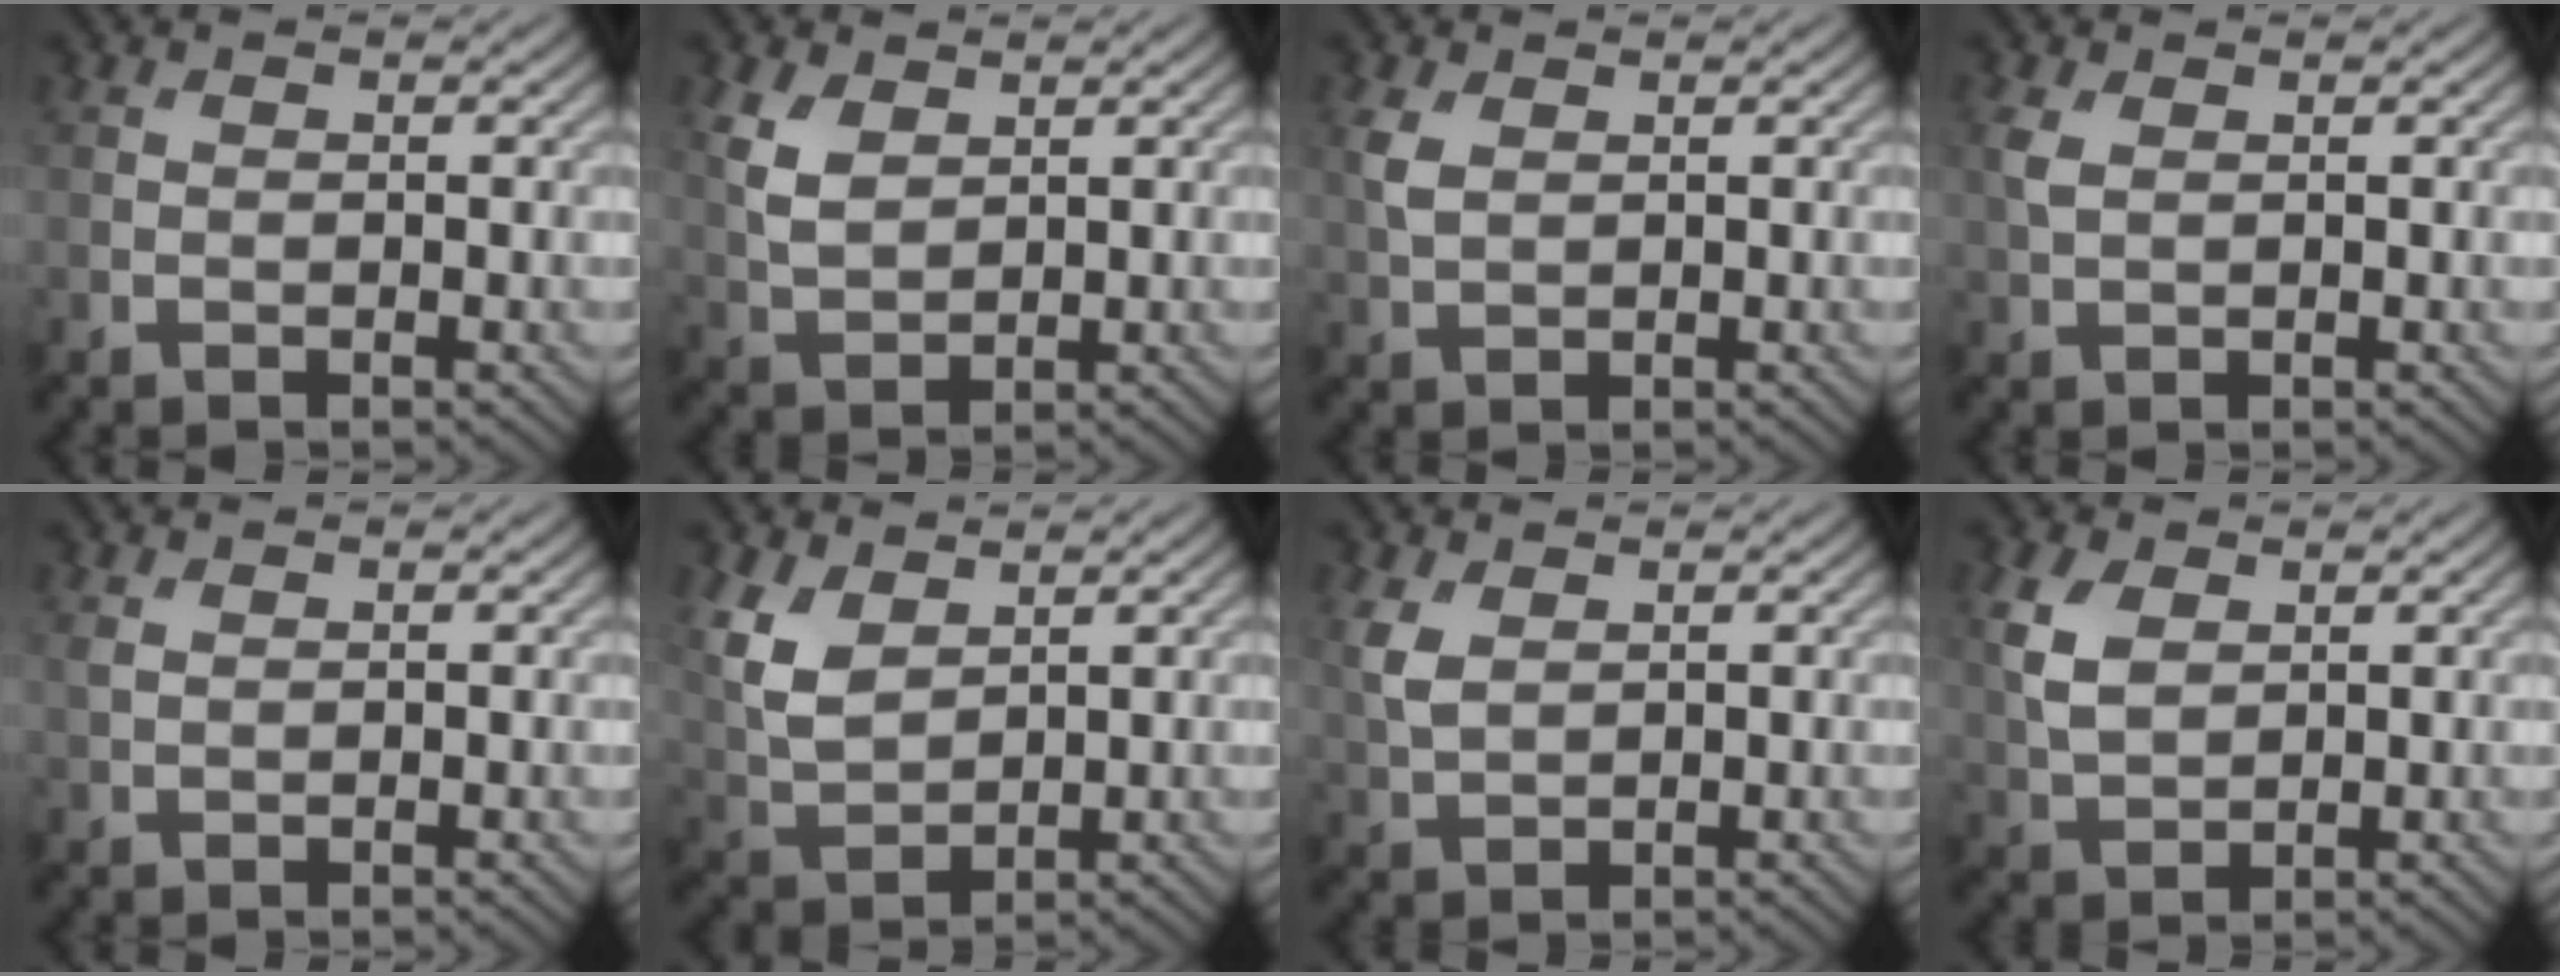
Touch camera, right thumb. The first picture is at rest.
{"total": 4.6, "force": [2.1, 2.7, 3.0], "torque": [-0.082, -0.001, 0.045]}
{"total": 2.8, "force": [1.0, 1.7, 2.0], "torque": [-0.058, 0.004, 0.022]}
{"total": 2.2, "force": [0.7, 1.3, 1.6], "torque": [-0.052, 0.004, 0.016]}
{"total": 1.0, "force": [0.5, 0.6, 0.7], "torque": [-0.025, 0.001, 0.013]}
{"total": 6.6, "force": [3.2, 3.8, 4.4], "torque": [-0.118, 0.001, 0.068]}
{"total": 3.5, "force": [1.3, 2.1, 2.4], "torque": [-0.073, 0.002, 0.030]}
{"total": 5.3, "force": [1.8, 3.4, 3.6], "torque": [-0.101, 0.004, 0.037]}